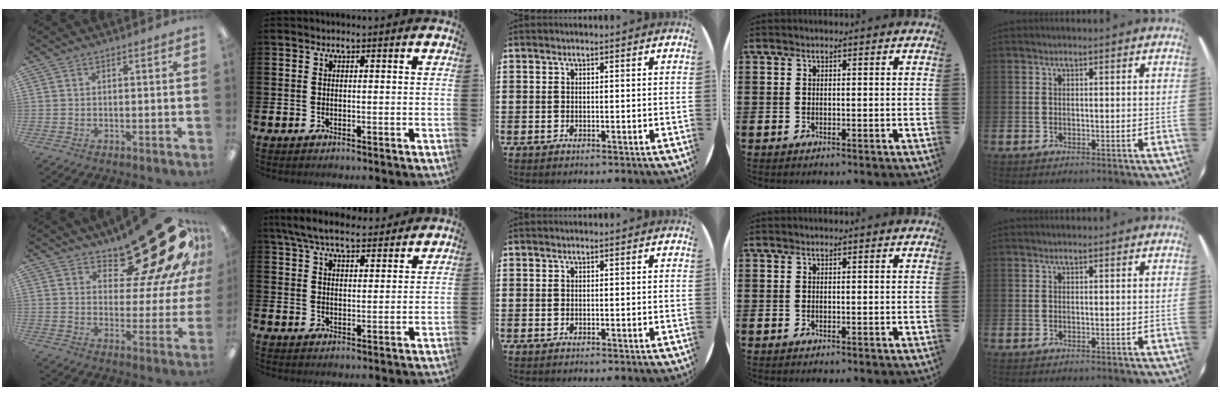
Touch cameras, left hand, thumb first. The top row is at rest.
{"thumb": {"total": 23.8, "force": [16.4, 9.2, 14.7], "torque": [-0.169, -0.121, 0.267]}, "index": {"total": 6.7, "force": [6.2, 1.5, 2.1], "torque": [-0.056, -0.022, 0.112]}}